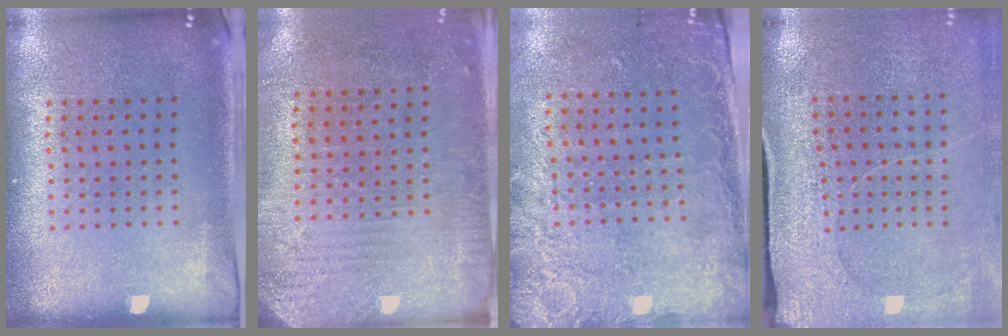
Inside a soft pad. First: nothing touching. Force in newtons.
{"total": 2.8, "press": 2.4, "slide": 1.5}
{"total": 2.5, "press": 1.9, "slide": 1.6}
{"total": 3.0, "press": 2.8, "slide": 1.1}